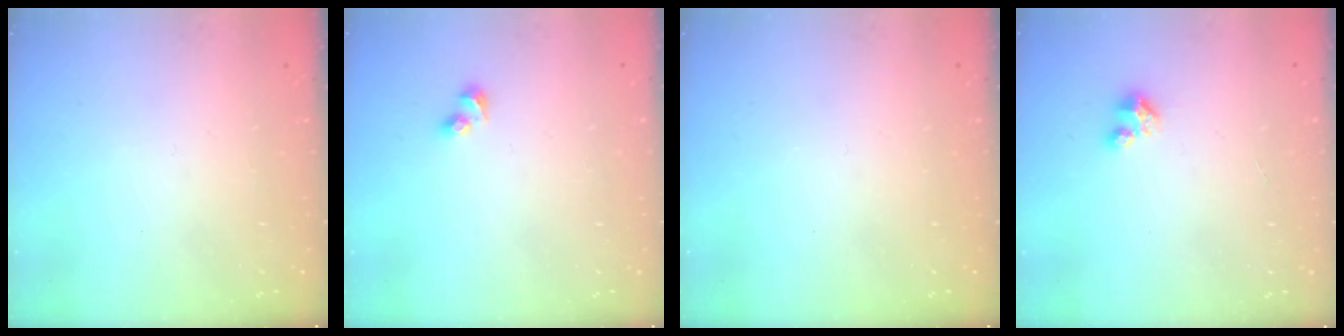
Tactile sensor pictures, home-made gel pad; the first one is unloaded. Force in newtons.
{"total": 2.4, "press": 2.2, "slide": 0.9}
{"total": 0.0}
{"total": 2.5, "press": 2.5, "slide": 0.3}